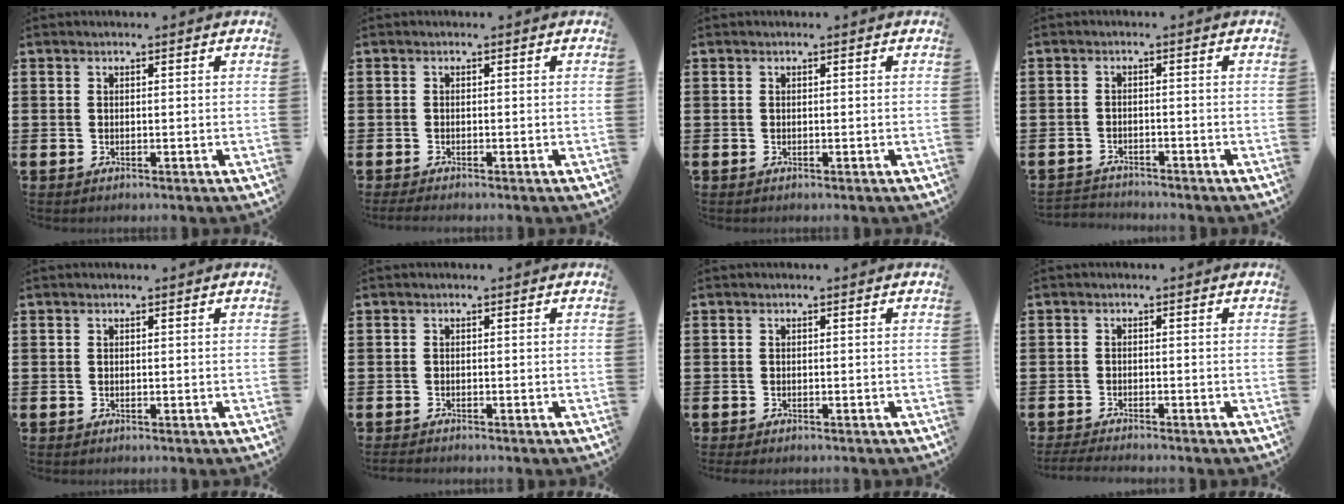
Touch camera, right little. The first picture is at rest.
{"total": 0.5, "force": [-0.3, 0.0, 0.4], "torque": [-0.006, 0.000, -0.006]}
{"total": 0.0}
{"total": 1.8, "force": [-1.8, 0.1, -0.2], "torque": [-0.001, 0.002, -0.040]}
{"total": 0.0}
{"total": 0.0}
{"total": 0.0}
{"total": 1.2, "force": [-1.1, -0.1, 0.5], "torque": [-0.007, 0.003, -0.021]}